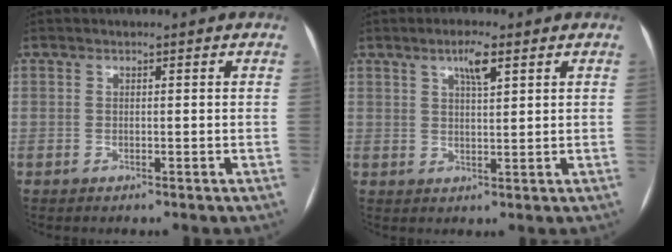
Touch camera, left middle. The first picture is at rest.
{"total": 4.1, "force": [2.2, 0.7, 3.3], "torque": [-0.061, 0.003, 0.038]}